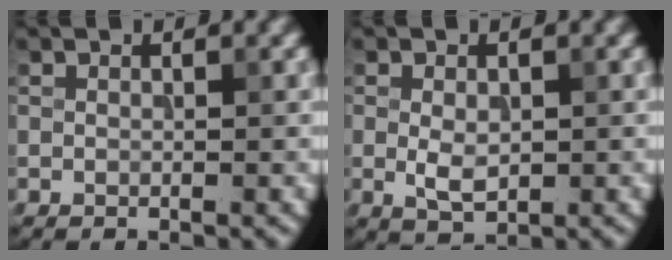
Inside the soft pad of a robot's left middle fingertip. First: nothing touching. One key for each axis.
{"total": 2.2, "fx": -0.3, "fy": 1.2, "fz": 1.8, "tx": -0.038, "ty": -0.001, "tz": -0.002}